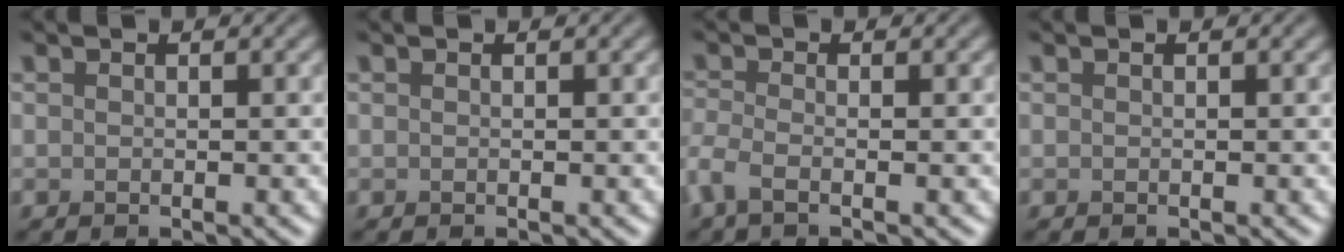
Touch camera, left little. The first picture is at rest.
{"total": 0.0}
{"total": 2.2, "force": [-1.3, 0.7, 1.6], "torque": [-0.042, -0.012, -0.038]}
{"total": 0.0}